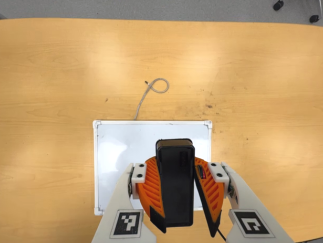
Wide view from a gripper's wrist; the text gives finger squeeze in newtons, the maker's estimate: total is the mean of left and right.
{"total": 9.9, "left": 9.8, "right": 9.9}